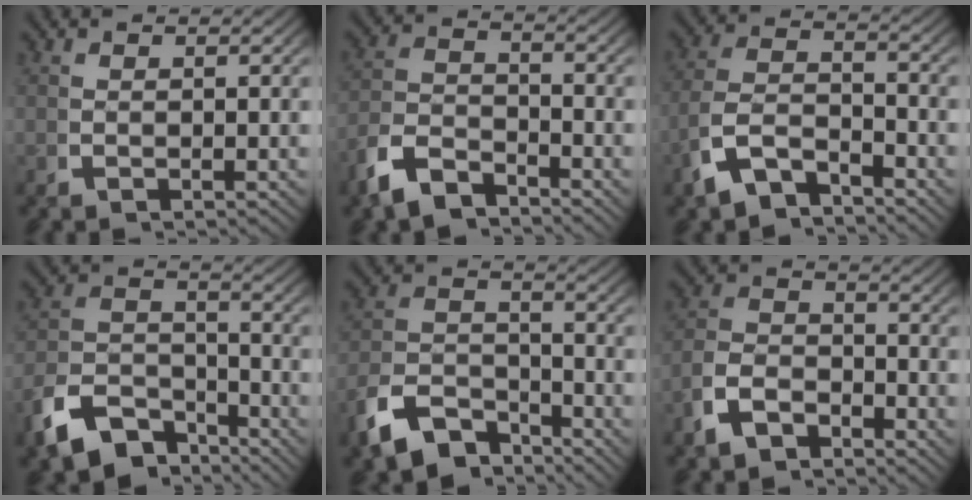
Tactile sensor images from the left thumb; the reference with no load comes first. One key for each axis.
{"total": 4.8, "fx": -3.4, "fy": 2.6, "fz": 2.2, "tx": -0.047, "ty": -0.016, "tz": -0.057}
{"total": 6.6, "fx": -2.9, "fy": 4.4, "fz": 4.0, "tx": -0.096, "ty": -0.033, "tz": -0.039}
{"total": 9.0, "fx": -5.4, "fy": 5.6, "fz": 4.5, "tx": -0.083, "ty": -0.033, "tz": -0.082}
{"total": 8.2, "fx": -5.1, "fy": 5.0, "fz": 4.1, "tx": -0.072, "ty": -0.031, "tz": -0.079}
{"total": 4.5, "fx": -2.5, "fy": 2.9, "fz": 2.4, "tx": -0.049, "ty": -0.016, "tz": -0.040}